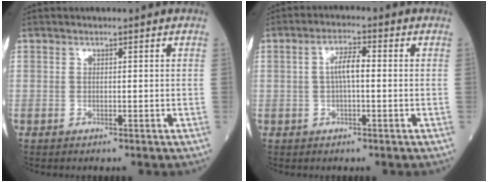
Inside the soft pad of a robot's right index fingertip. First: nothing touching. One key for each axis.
{"total": 3.8, "fx": 0.1, "fy": 0.9, "fz": 3.7, "tx": -0.069, "ty": 0.012, "tz": 0.000}